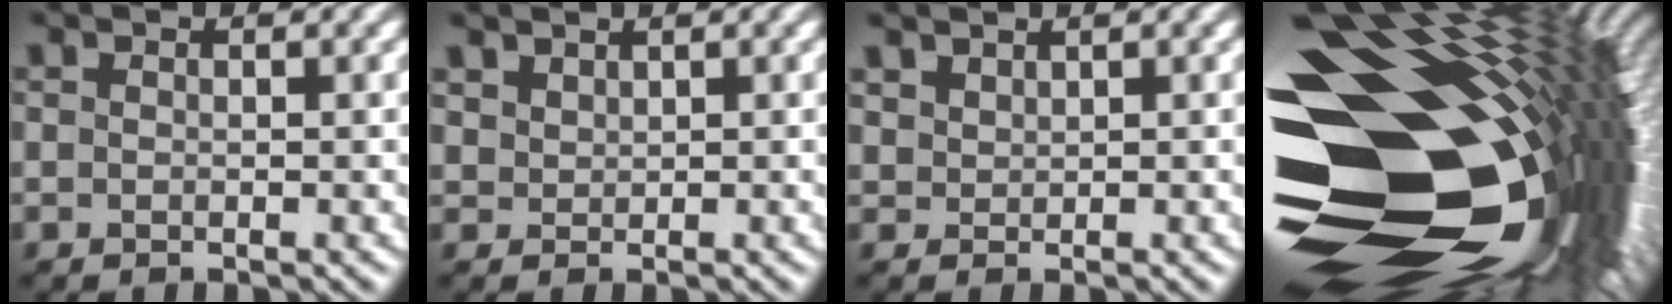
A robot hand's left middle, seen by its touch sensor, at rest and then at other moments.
{"total": 1.3, "force": [1.2, 0.4, 0.1], "torque": [-0.007, 0.003, 0.030]}
{"total": 1.3, "force": [1.2, 0.4, 0.1], "torque": [-0.007, 0.002, 0.030]}
{"total": 20.9, "force": [-2.9, 12.3, 16.6], "torque": [-0.268, 0.010, -0.052]}